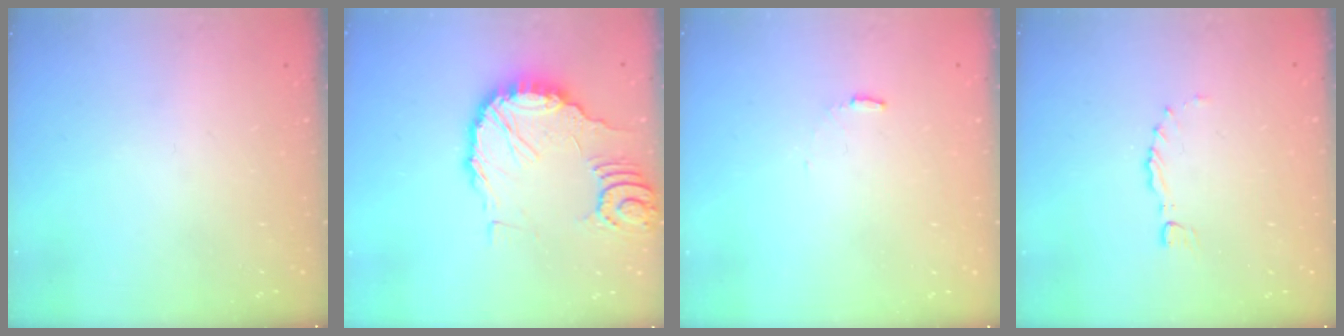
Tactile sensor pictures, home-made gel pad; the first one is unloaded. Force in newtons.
{"total": 15.1, "press": 15.0, "slide": 1.7}
{"total": 5.0, "press": 5.0, "slide": 0.4}
{"total": 0.0}